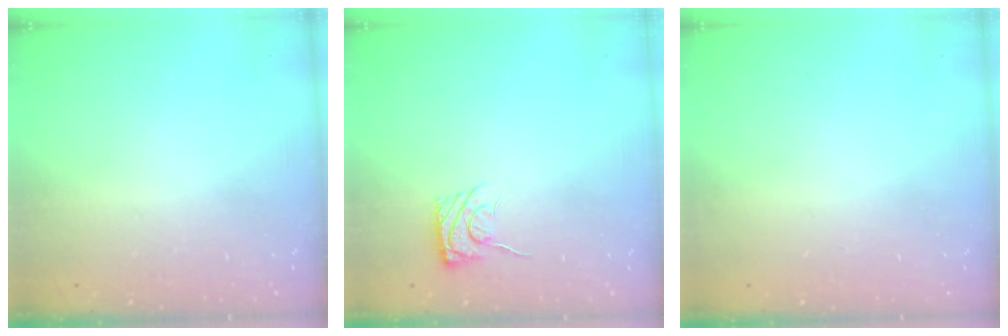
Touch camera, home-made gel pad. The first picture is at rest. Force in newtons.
{"total": 6.1, "press": 5.9, "slide": 1.6}
{"total": 0.0}